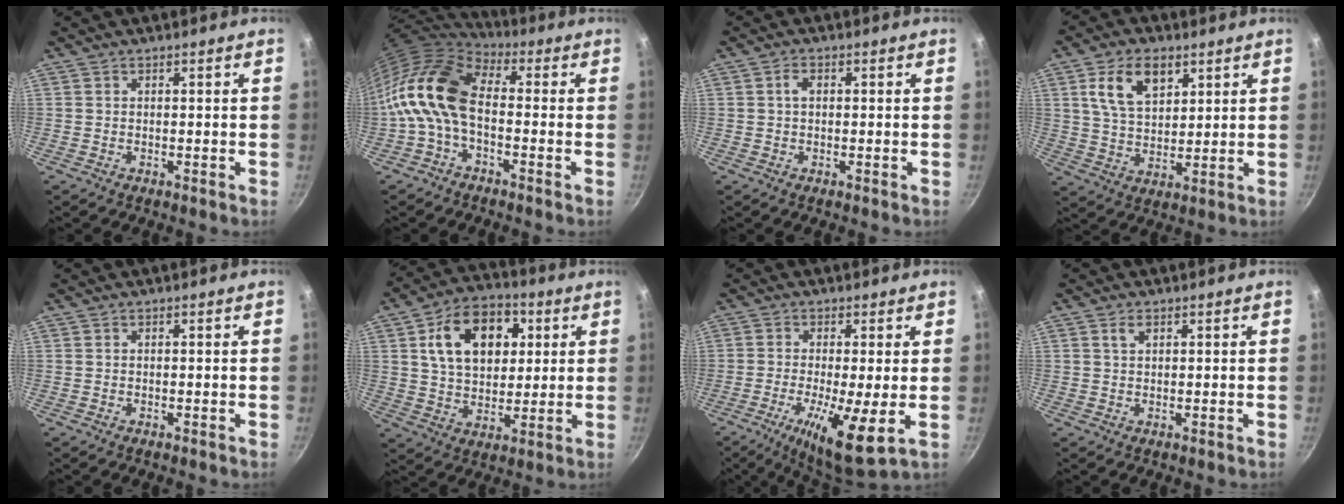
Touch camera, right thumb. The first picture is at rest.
{"total": 13.5, "force": [-1.7, 7.8, 10.9], "torque": [-0.201, 0.031, -0.051]}
{"total": 2.0, "force": [0.3, 1.4, 1.5], "torque": [-0.021, 0.006, 0.003]}
{"total": 10.8, "force": [4.7, 6.5, 7.3], "torque": [-0.112, -0.012, 0.088]}
{"total": 0.0}
{"total": 16.4, "force": [4.8, 11.1, 11.0], "torque": [-0.140, 0.002, 0.074]}
{"total": 11.3, "force": [-2.4, 2.3, 10.8], "torque": [-0.192, -0.016, -0.038]}
{"total": 2.2, "force": [1.0, 1.3, 1.4], "torque": [-0.019, 0.002, 0.018]}